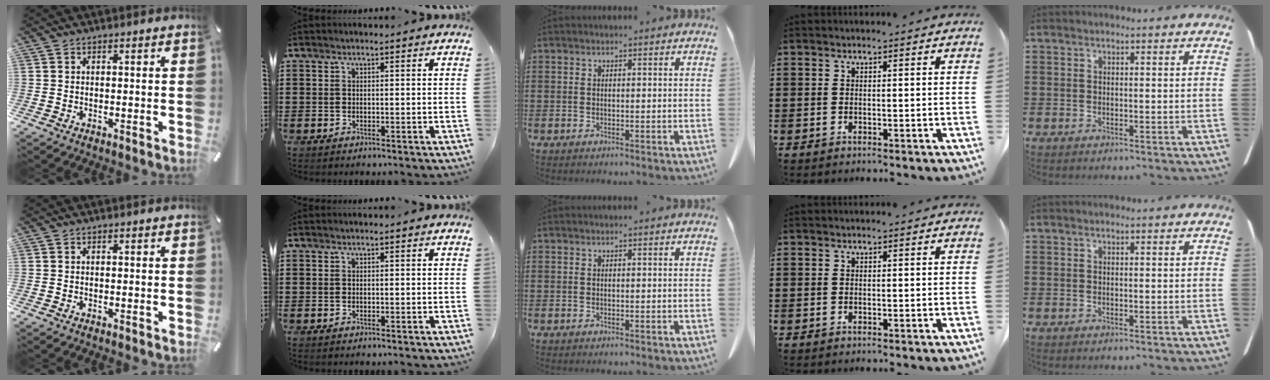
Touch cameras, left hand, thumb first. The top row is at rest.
{}